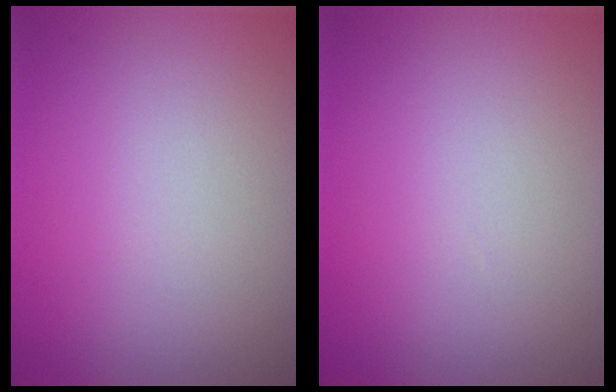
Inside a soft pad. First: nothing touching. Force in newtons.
{"total": 0.0}